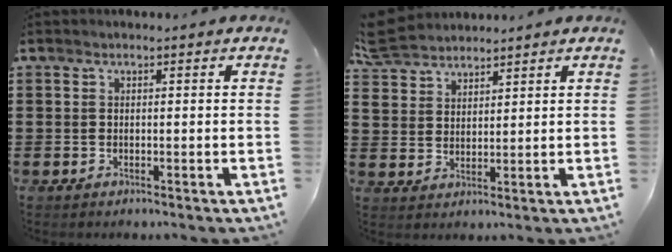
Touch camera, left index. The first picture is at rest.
{"total": 5.2, "force": [4.7, 2.2, 0.5], "torque": [-0.033, -0.007, 0.089]}